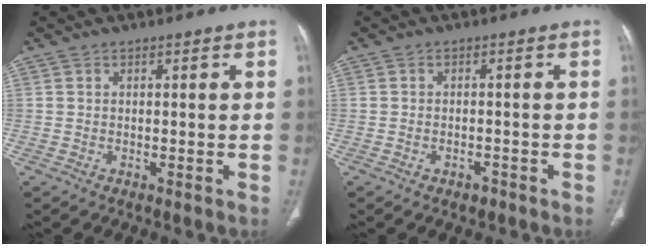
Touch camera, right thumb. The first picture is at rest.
{"total": 1.7, "force": [-1.1, 1.0, 0.7], "torque": [-0.015, 0.010, -0.011]}